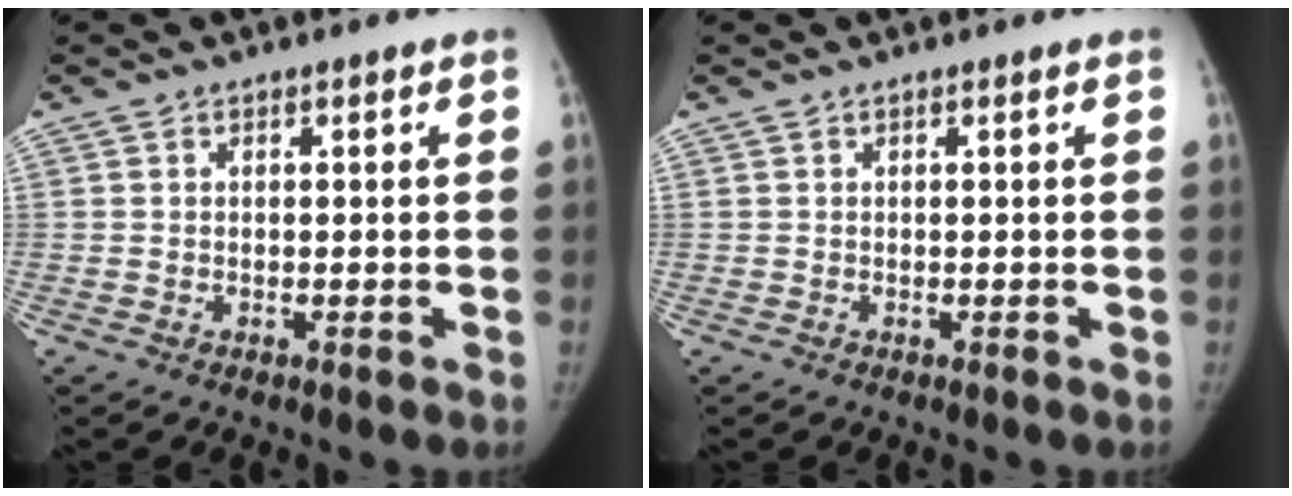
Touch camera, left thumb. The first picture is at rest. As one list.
[{"total": 0.0}]